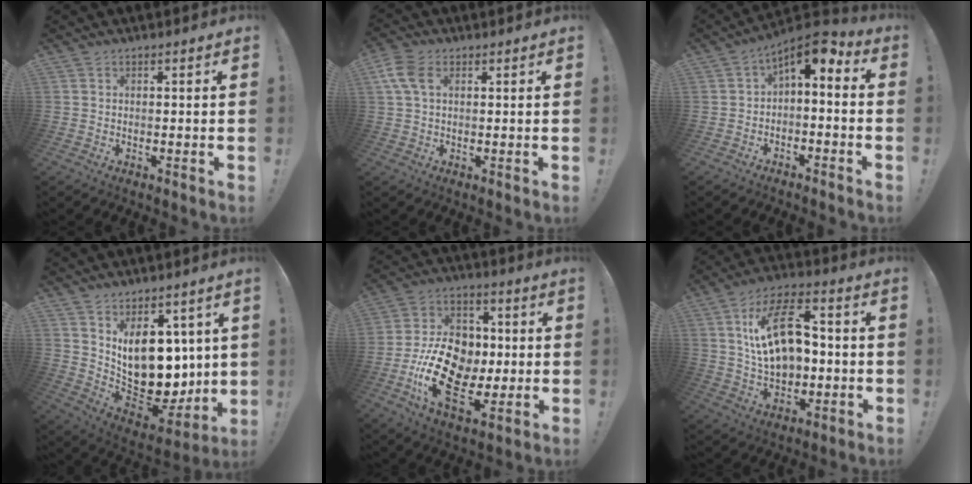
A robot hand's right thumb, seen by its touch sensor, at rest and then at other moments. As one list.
[{"total": 7.1, "force": [2.2, 4.6, 5.0], "torque": [-0.103, 0.004, 0.043]}, {"total": 5.4, "force": [0.8, 2.1, 4.9], "torque": [-0.070, -0.011, 0.015]}, {"total": 15.7, "force": [4.7, 10.5, 10.6], "torque": [-0.184, -0.057, 0.103]}, {"total": 21.0, "force": [-4.1, 14.4, 14.7], "torque": [-0.272, 0.018, -0.055]}, {"total": 18.7, "force": [2.6, 11.7, 14.4], "torque": [-0.245, 0.002, 0.045]}]